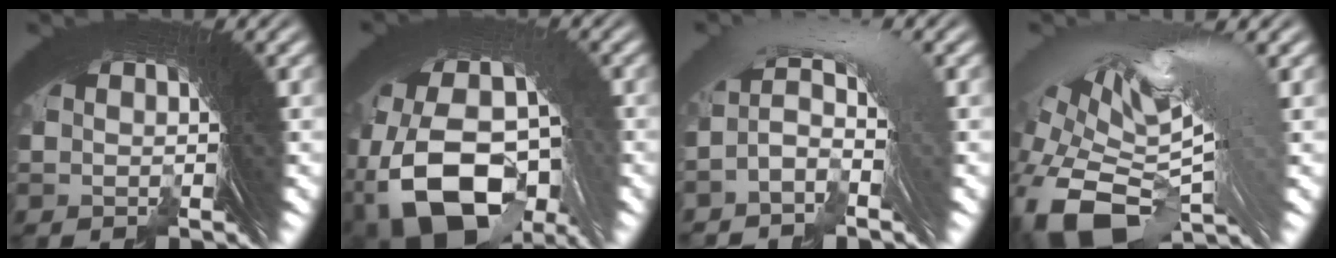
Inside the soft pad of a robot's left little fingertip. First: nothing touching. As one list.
[{"total": 12.1, "force": [-3.8, 8.2, 8.1], "torque": [-0.191, -0.064, -0.034]}, {"total": 5.0, "force": [0.4, 2.9, 4.1], "torque": [-0.064, 0.028, -0.014]}, {"total": 8.3, "force": [-1.0, 4.0, 7.2], "torque": [-0.141, -0.020, 0.000]}]